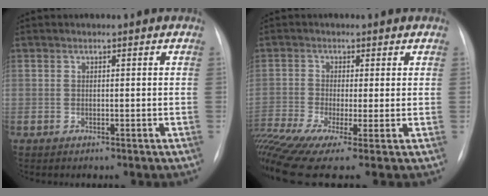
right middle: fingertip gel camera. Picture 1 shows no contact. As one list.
[{"total": 12.1, "force": [-7.8, 1.1, 9.2], "torque": [-0.203, -0.028, -0.136]}]